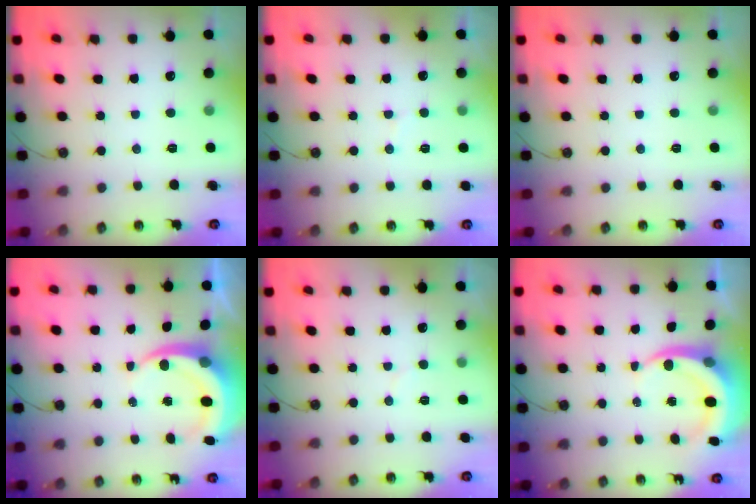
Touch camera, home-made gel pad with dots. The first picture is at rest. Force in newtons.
{"total": 2.9, "press": 2.7, "slide": 1.1}
{"total": 0.0}
{"total": 7.3, "press": 7.3, "slide": 0.9}
{"total": 4.1, "press": 4.1, "slide": 0.4}
{"total": 7.2, "press": 7.2, "slide": 0.7}